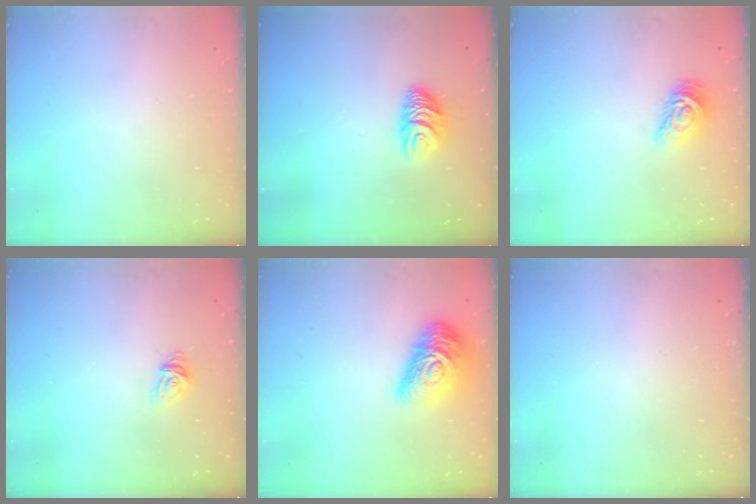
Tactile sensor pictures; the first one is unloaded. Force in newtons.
{"total": 7.9, "press": 7.9, "slide": 0.7}
{"total": 7.7, "press": 7.6, "slide": 0.7}
{"total": 5.9, "press": 5.9, "slide": 0.4}
{"total": 16.9, "press": 16.9, "slide": 1.2}
{"total": 0.0}